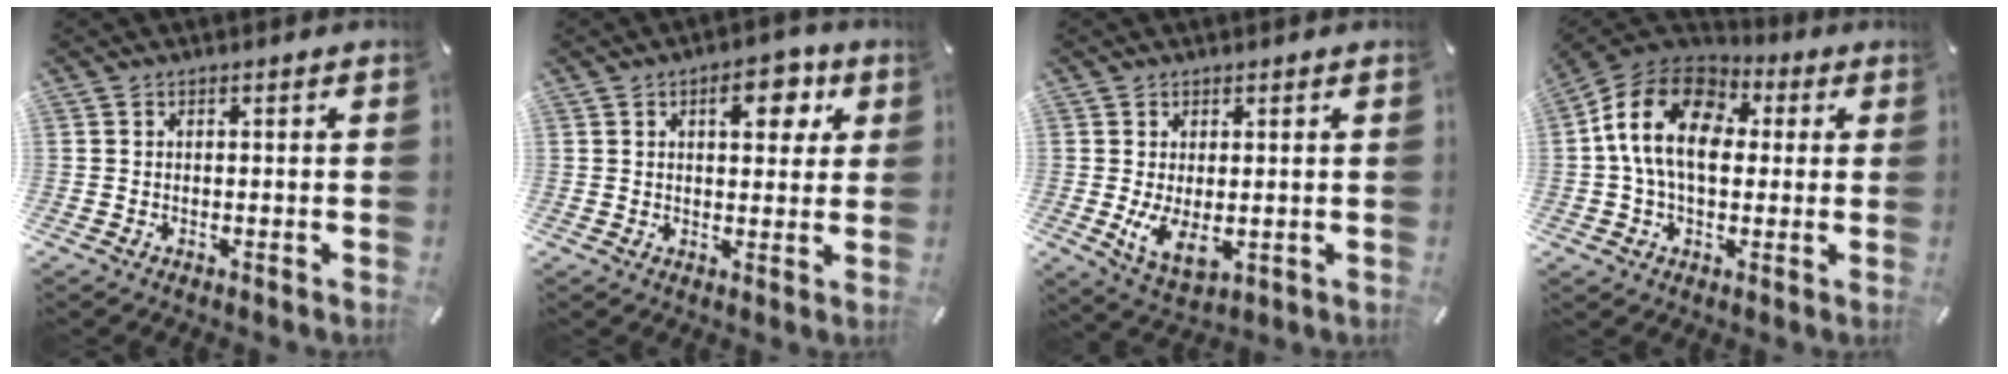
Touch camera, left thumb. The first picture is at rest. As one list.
[{"total": 8.5, "force": [3.2, 4.8, 6.2], "torque": [-0.069, -0.011, 0.043]}, {"total": 7.1, "force": [0.0, 3.8, 6.0], "torque": [-0.113, -0.021, -0.003]}, {"total": 14.9, "force": [1.4, 10.8, 10.1], "torque": [-0.213, 0.012, 0.020]}]